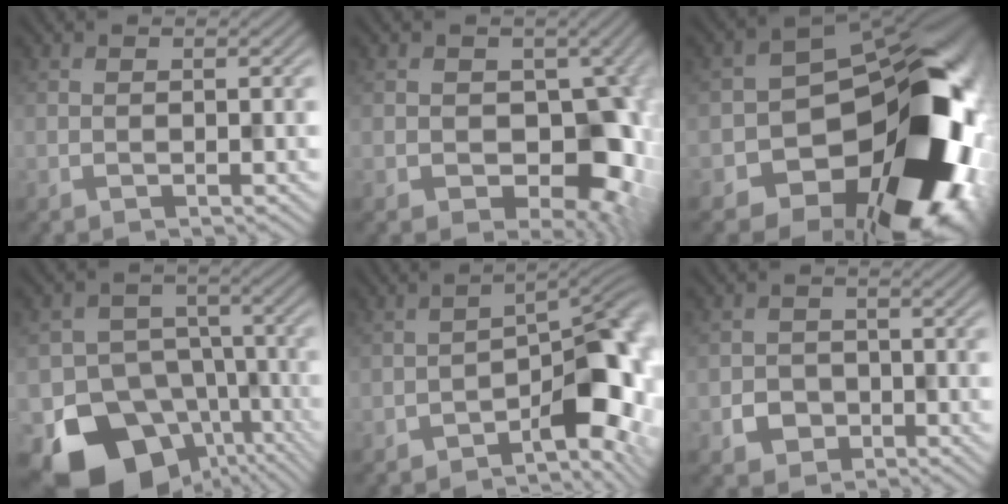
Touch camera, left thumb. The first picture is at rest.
{"total": 11.1, "force": [-0.7, 7.9, 7.7], "torque": [-0.107, -0.026, -0.012]}
{"total": 21.1, "force": [-7.6, 14.4, 13.4], "torque": [-0.161, -0.024, -0.113]}
{"total": 17.4, "force": [-10.2, 12.5, 6.5], "torque": [-0.136, -0.054, -0.145]}
{"total": 8.1, "force": [-3.7, 3.0, 6.5], "torque": [-0.068, 0.016, -0.062]}
{"total": 3.1, "force": [-1.5, 2.6, 0.9], "torque": [-0.017, -0.004, -0.028]}